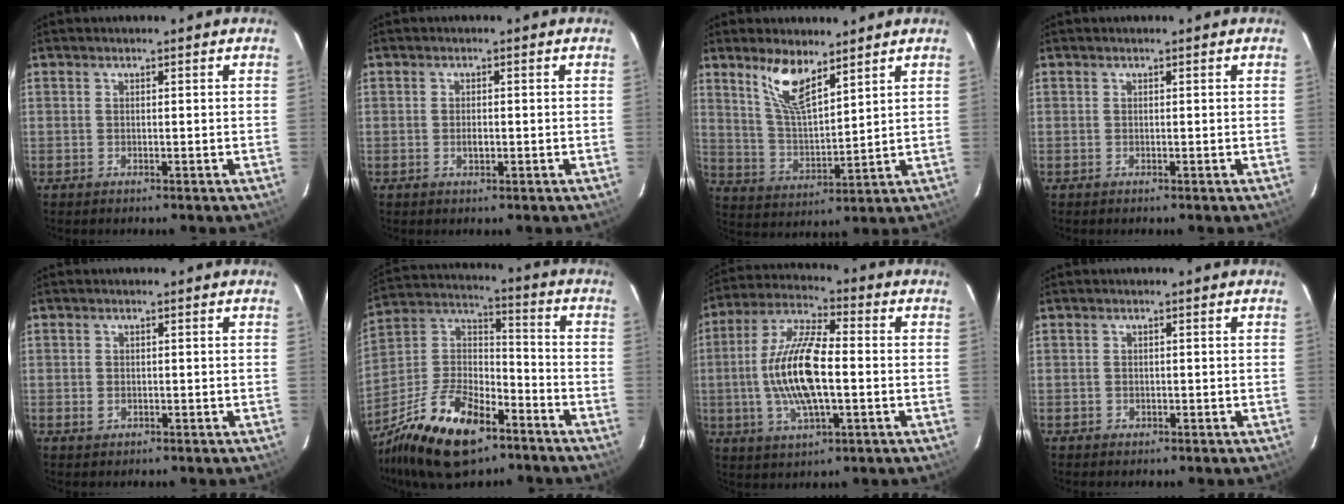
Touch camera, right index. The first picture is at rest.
{"total": 1.5, "force": [-0.4, 0.9, 1.1], "torque": [-0.021, -0.001, -0.005]}
{"total": 9.2, "force": [6.3, 2.7, 6.2], "torque": [-0.119, 0.001, 0.129]}
{"total": 0.0}
{"total": 1.4, "force": [-0.4, 1.1, 0.6], "torque": [-0.010, 0.001, -0.007]}
{"total": 22.3, "force": [-13.7, 10.3, 14.3], "torque": [-0.302, -0.003, -0.239]}
{"total": 14.9, "force": [-1.7, 4.9, 14.0], "torque": [-0.285, 0.005, -0.034]}
{"total": 1.0, "force": [-0.5, 0.9, 0.1], "torque": [0.001, 0.002, -0.005]}